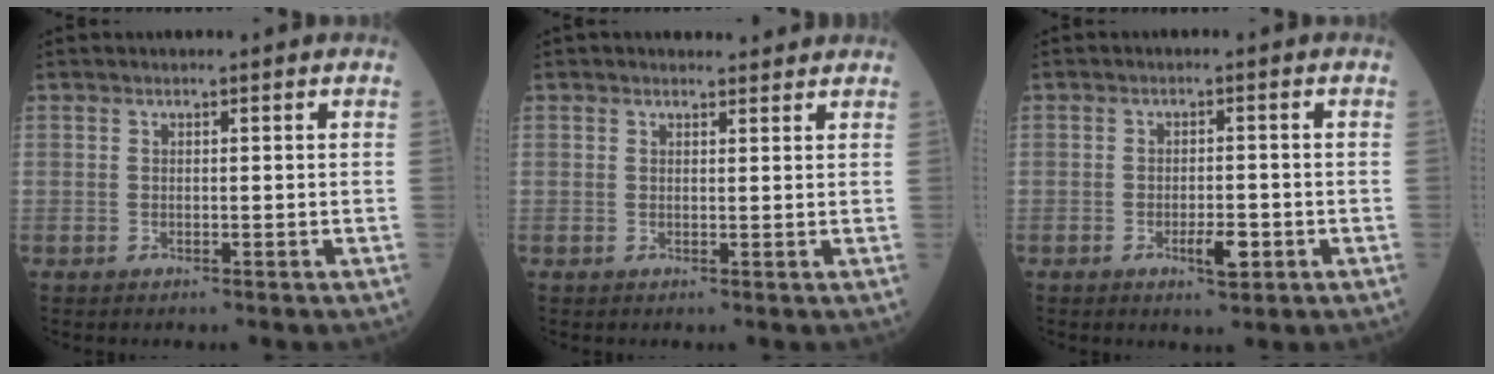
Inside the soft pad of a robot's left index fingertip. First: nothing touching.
{"total": 1.9, "force": [1.8, 0.6, 0.1], "torque": [-0.006, 0.006, 0.022]}
{"total": 3.7, "force": [-1.6, 1.1, 3.2], "torque": [-0.054, 0.001, -0.022]}